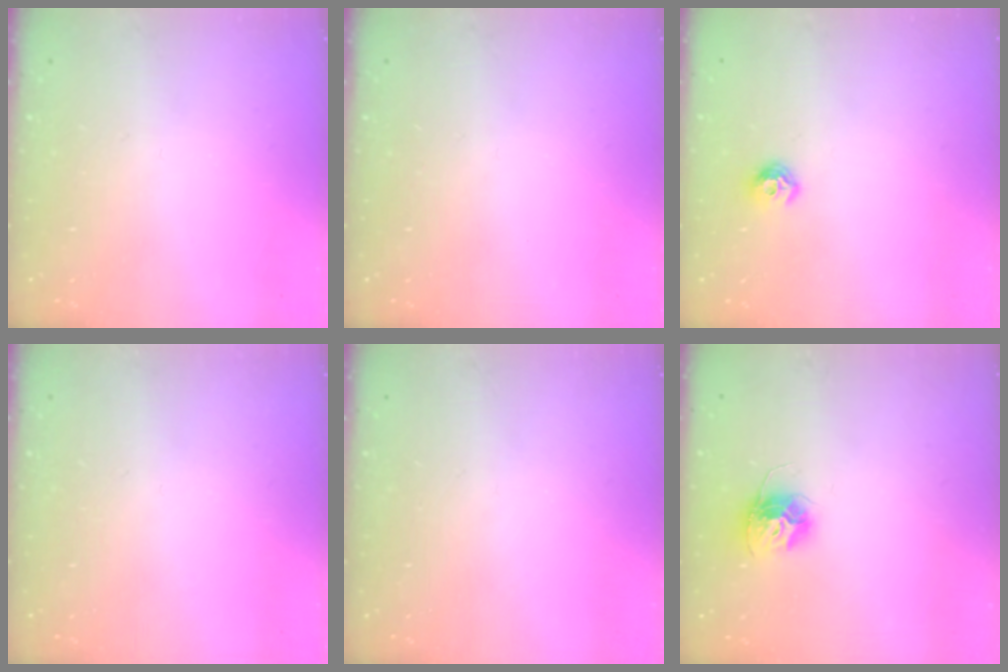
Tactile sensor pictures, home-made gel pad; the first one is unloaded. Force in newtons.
{"total": 0.0}
{"total": 6.5, "press": 6.5, "slide": 0.7}
{"total": 0.0}
{"total": 0.0}
{"total": 11.4, "press": 11.4, "slide": 0.9}